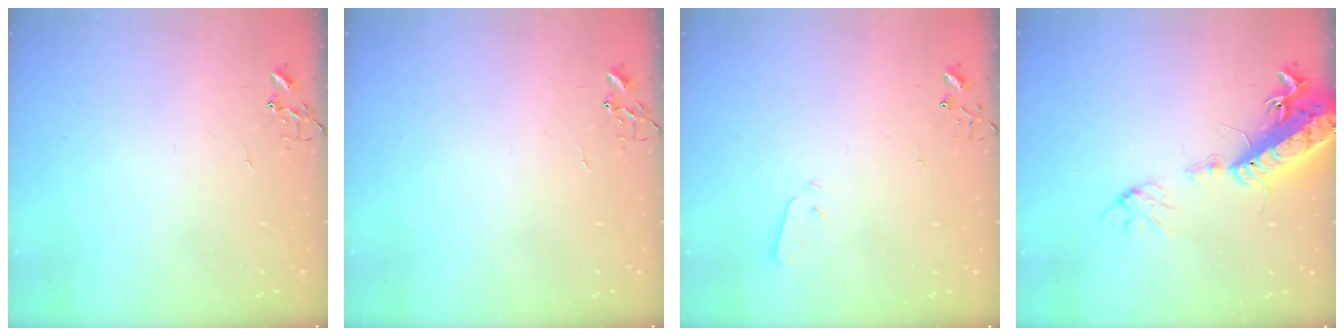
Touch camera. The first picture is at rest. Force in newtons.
{"total": 0.0}
{"total": 2.9, "press": 2.9, "slide": 0.4}
{"total": 17.9, "press": 17.4, "slide": 3.9}